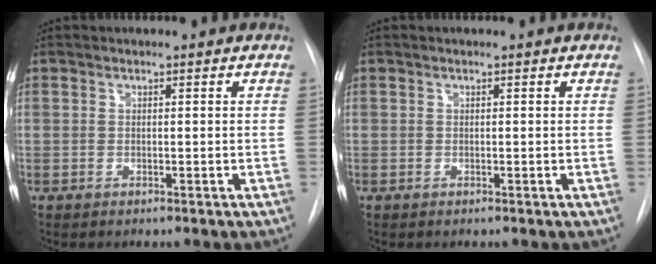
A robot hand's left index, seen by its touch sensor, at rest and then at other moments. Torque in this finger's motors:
{"motor_torque": [0.06, -0.03, 0.01, -0.01]}